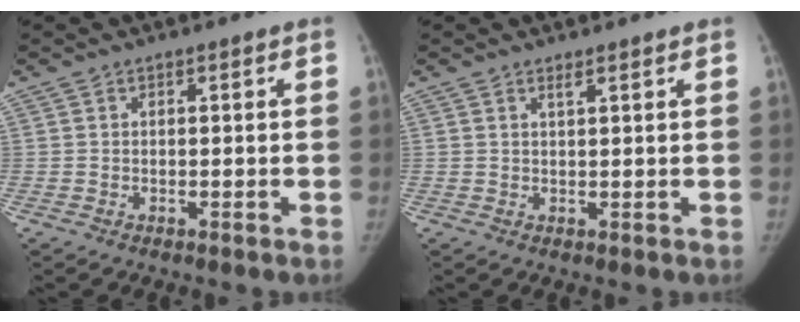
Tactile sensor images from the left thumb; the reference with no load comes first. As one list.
[{"total": 1.2, "force": [1.0, 0.2, 0.7], "torque": [-0.011, -0.007, 0.018]}]